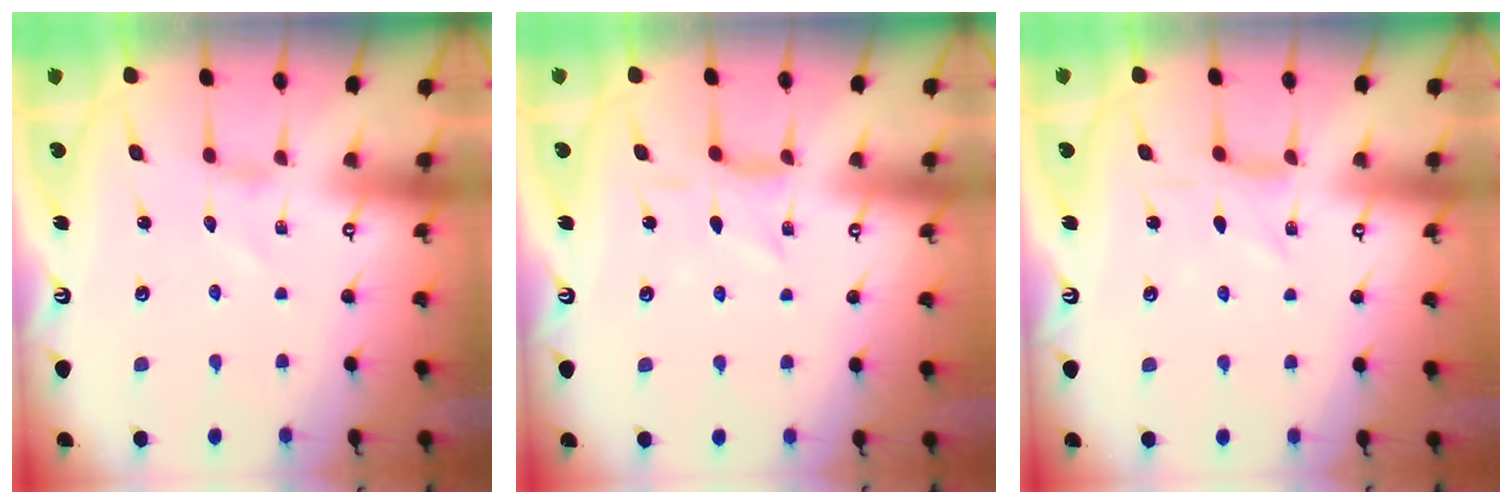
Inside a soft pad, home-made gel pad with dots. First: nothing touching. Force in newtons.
{"total": 2.1, "press": 2.1, "slide": 0.6}
{"total": 1.1, "press": 1.0, "slide": 0.4}